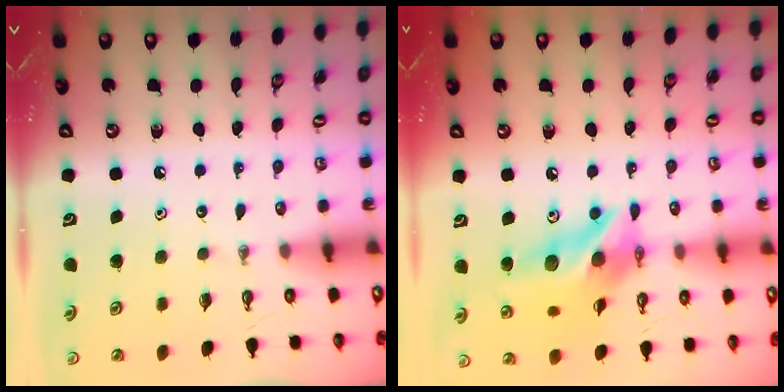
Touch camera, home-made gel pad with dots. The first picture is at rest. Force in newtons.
{"total": 14.1, "press": 14.0, "slide": 1.2}